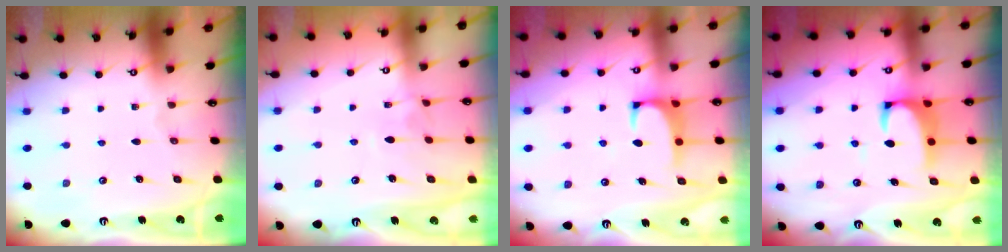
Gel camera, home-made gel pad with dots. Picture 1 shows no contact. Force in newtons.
{"total": 2.2, "press": 2.2, "slide": 0.5}
{"total": 1.3, "press": 1.1, "slide": 0.8}
{"total": 2.7, "press": 2.5, "slide": 1.1}